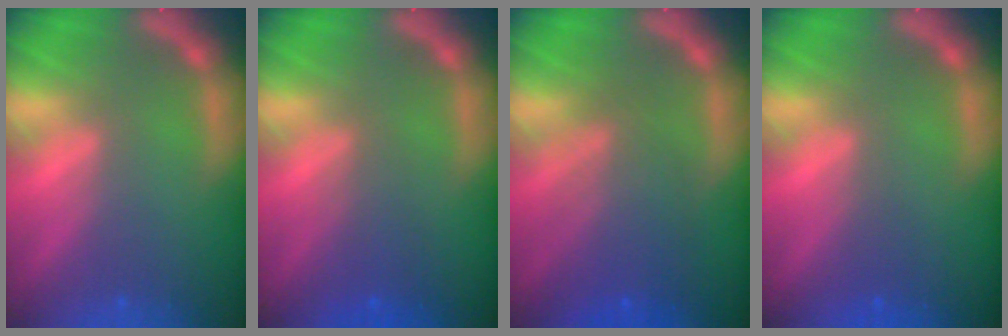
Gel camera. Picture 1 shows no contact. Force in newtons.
{"total": 2.5}
{"total": 6.0}
{"total": 0.9}